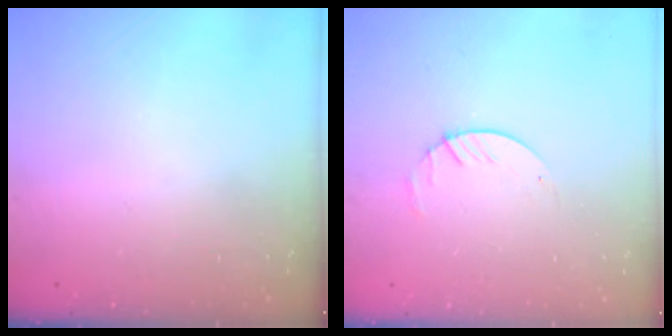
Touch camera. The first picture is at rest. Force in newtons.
{"total": 1.7, "press": 1.6, "slide": 0.2}